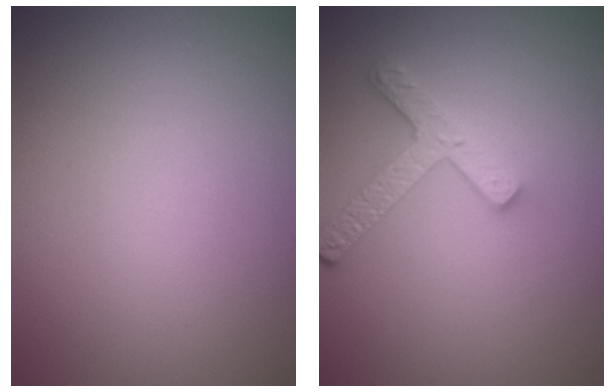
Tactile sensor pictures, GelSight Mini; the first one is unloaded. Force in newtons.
{"total": 3.8, "press": 3.0, "slide": 2.4}